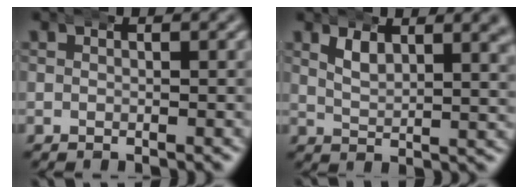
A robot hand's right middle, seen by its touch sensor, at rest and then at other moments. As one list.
[{"total": 2.7, "force": [2.0, 0.4, 1.7], "torque": [-0.032, -0.010, 0.042]}]